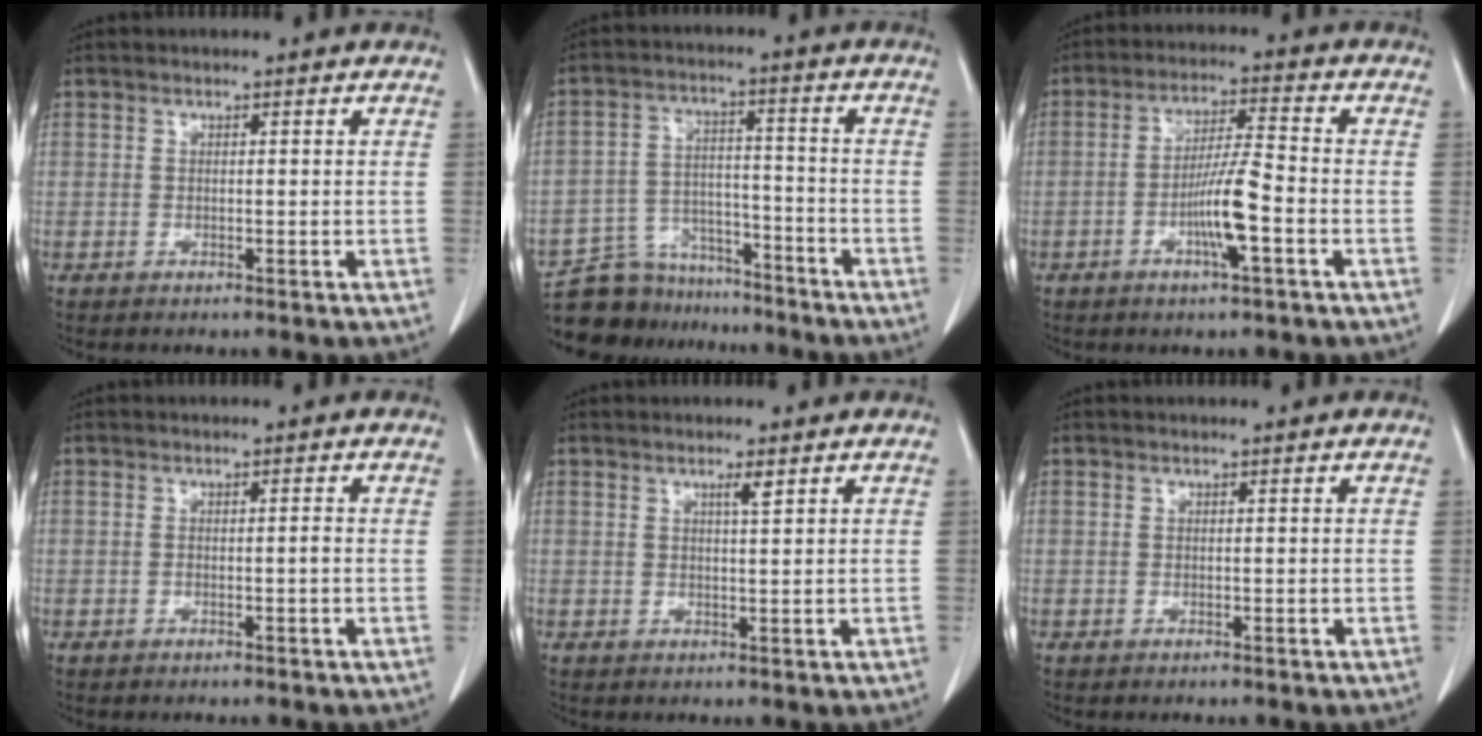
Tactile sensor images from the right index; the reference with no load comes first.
{"total": 10.5, "force": [-9.4, 4.6, 0.5], "torque": [-0.010, 0.034, -0.159]}
{"total": 7.6, "force": [-2.6, 0.2, 7.1], "torque": [-0.136, 0.001, -0.049]}
{"total": 0.8, "force": [-0.3, -0.1, 0.7], "torque": [-0.012, 0.000, -0.004]}
{"total": 1.5, "force": [0.9, -0.1, 1.2], "torque": [-0.024, -0.002, 0.015]}
{"total": 0.0}